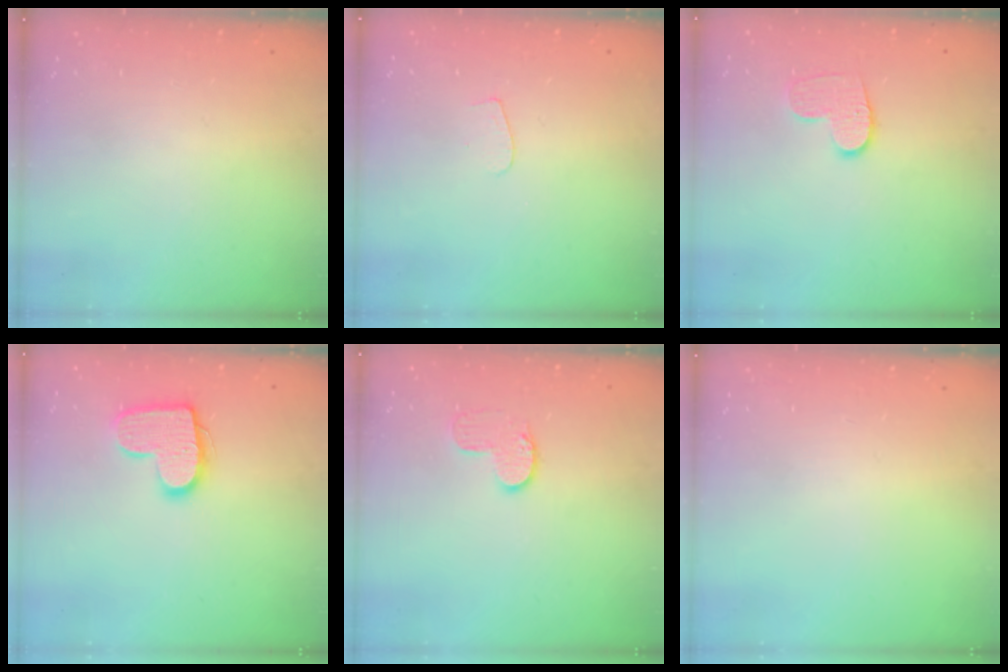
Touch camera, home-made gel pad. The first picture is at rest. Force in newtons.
{"total": 3.6, "press": 3.6, "slide": 0.3}
{"total": 9.2, "press": 9.2, "slide": 0.3}
{"total": 12.8, "press": 12.8, "slide": 0.6}
{"total": 7.4, "press": 7.4, "slide": 0.2}
{"total": 0.0}